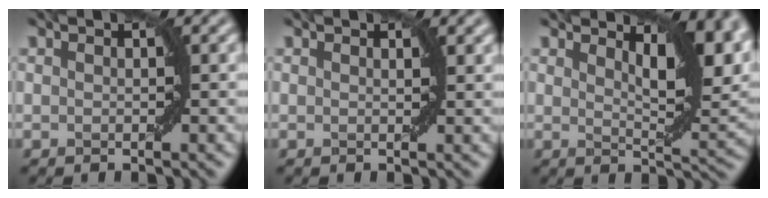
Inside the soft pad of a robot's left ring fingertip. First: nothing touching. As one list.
[{"total": 0.6, "force": [0.5, 0.0, 0.3], "torque": [-0.003, -0.001, 0.010]}, {"total": 7.1, "force": [3.9, 2.2, 5.5], "torque": [-0.077, 0.002, 0.066]}]